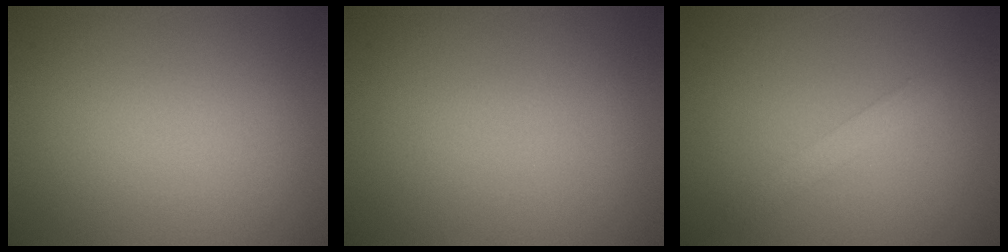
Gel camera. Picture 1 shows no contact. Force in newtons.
{"total": 0.0}
{"total": 1.5, "press": 1.5, "slide": 0.1}